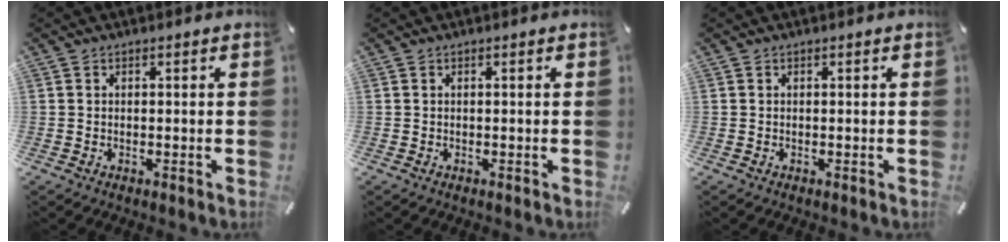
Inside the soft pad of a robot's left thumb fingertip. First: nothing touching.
{"total": 0.0}
{"total": 0.0}